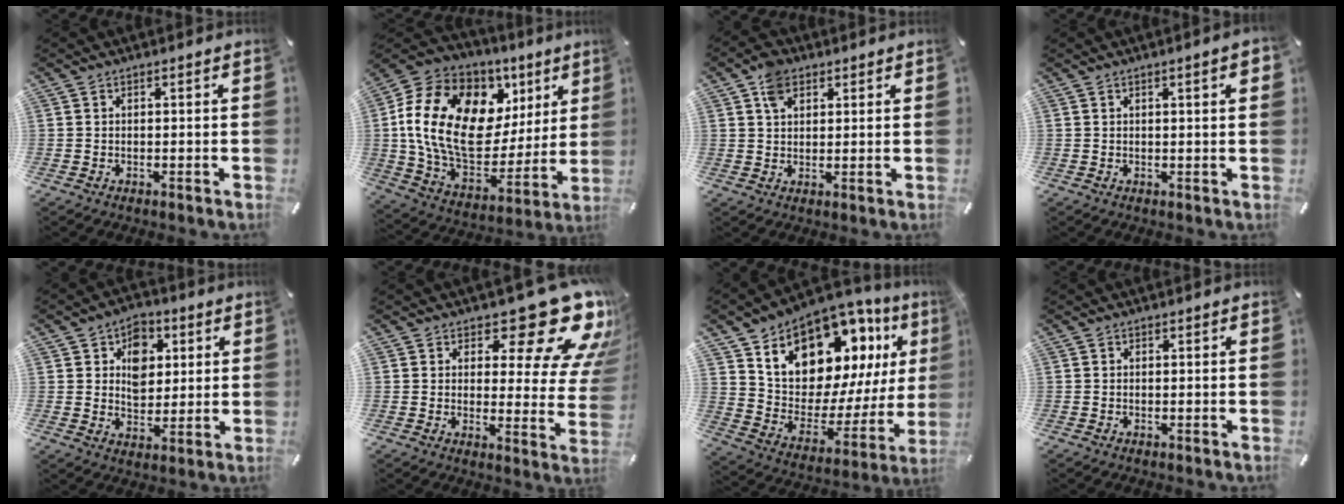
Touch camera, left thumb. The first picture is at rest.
{"total": 20.9, "force": [5.8, 14.7, 13.7], "torque": [-0.247, -0.032, 0.102]}
{"total": 5.4, "force": [2.6, 3.9, 2.7], "torque": [-0.045, 0.001, 0.048]}
{"total": 2.9, "force": [1.0, 0.5, 2.7], "torque": [-0.052, 0.003, 0.015]}
{"total": 8.4, "force": [2.4, 6.8, 4.3], "torque": [-0.052, -0.001, 0.038]}
{"total": 20.2, "force": [12.8, 7.8, 13.5], "torque": [-0.164, -0.093, 0.206]}
{"total": 16.2, "force": [11.1, 9.8, 6.7], "torque": [-0.111, -0.102, 0.198]}
{"total": 0.0}